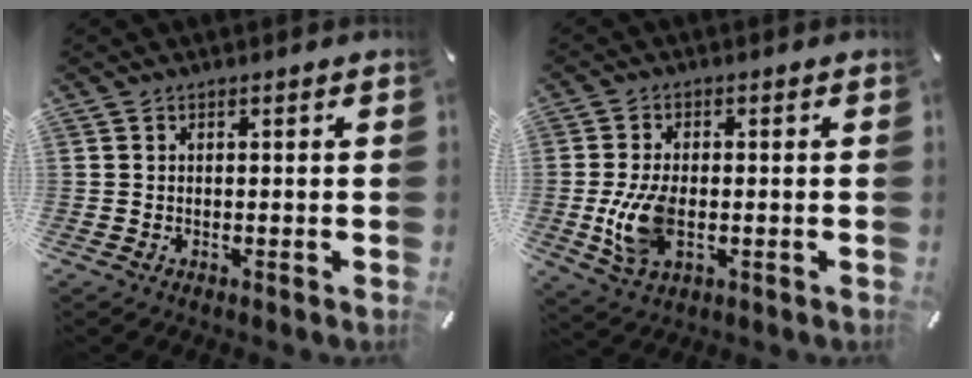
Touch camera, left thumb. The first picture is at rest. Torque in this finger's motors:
{"motor_torque": [0.74, 1.28, 0.28, -0.21, 0.12]}